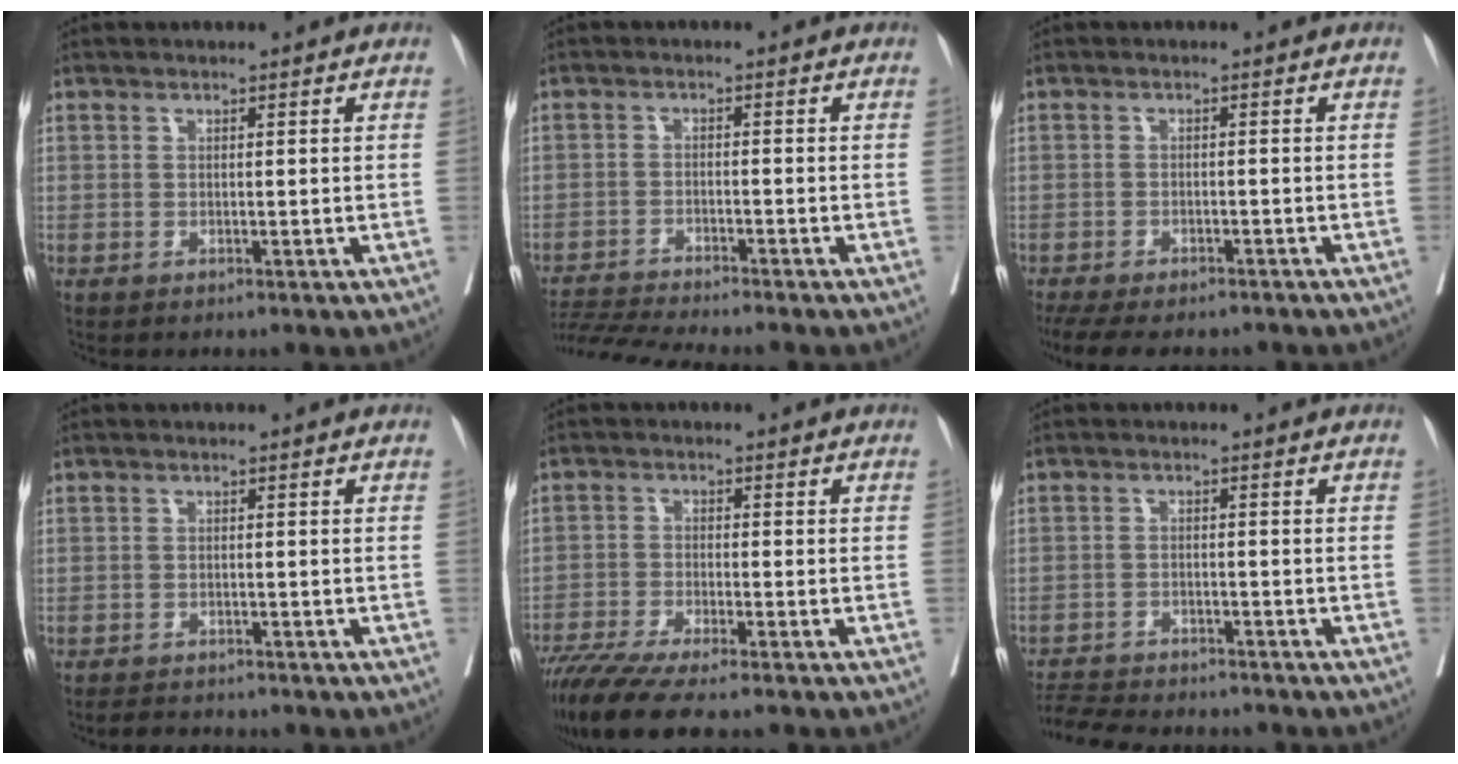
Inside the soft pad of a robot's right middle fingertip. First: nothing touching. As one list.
[{"total": 8.1, "force": [-7.6, -1.2, 2.5], "torque": [-0.036, -0.009, -0.128]}, {"total": 12.4, "force": [-10.4, 4.0, 5.5], "torque": [-0.110, -0.011, -0.138]}, {"total": 2.8, "force": [-2.7, 0.7, 0.6], "torque": [-0.008, -0.009, -0.042]}, {"total": 9.9, "force": [-8.2, 0.3, 5.6], "torque": [-0.089, -0.024, -0.139]}, {"total": 10.2, "force": [-9.6, 1.6, 3.2], "torque": [-0.054, -0.003, -0.144]}]